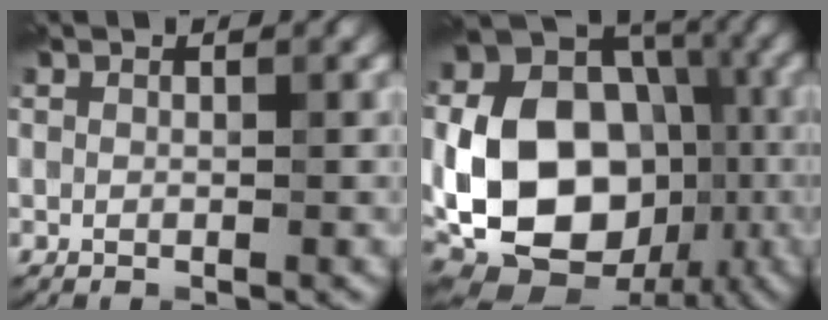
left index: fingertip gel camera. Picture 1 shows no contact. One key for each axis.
{"total": 16.9, "fx": -2.7, "fy": 13.2, "fz": 10.1, "tx": -0.178, "ty": -0.017, "tz": -0.044}